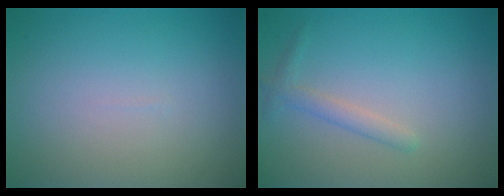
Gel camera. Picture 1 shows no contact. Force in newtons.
{"total": 1.5, "press": 1.5, "slide": 0.1}